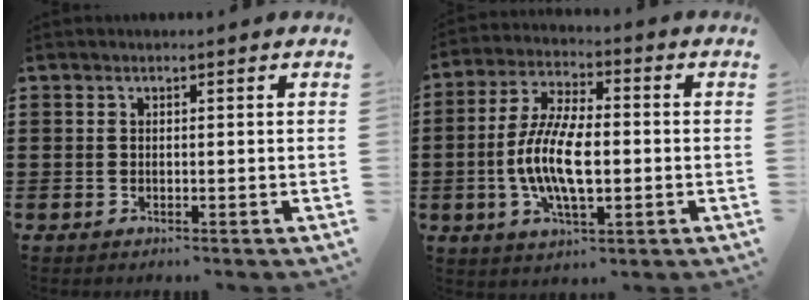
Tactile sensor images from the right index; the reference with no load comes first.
{"total": 10.9, "force": [-1.6, 4.4, 9.9], "torque": [-0.215, -0.009, -0.033]}